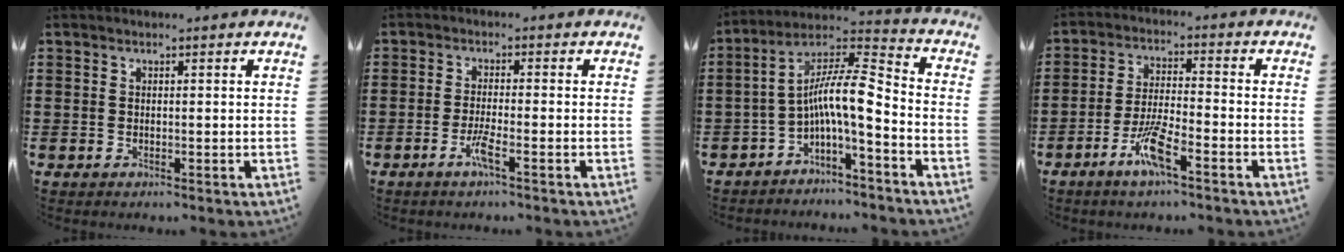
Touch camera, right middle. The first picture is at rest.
{"total": 3.2, "force": [-1.8, 0.1, 2.6], "torque": [-0.060, -0.006, -0.037]}
{"total": 8.8, "force": [-2.0, 1.4, 8.4], "torque": [-0.167, -0.022, -0.047]}
{"total": 6.4, "force": [-3.8, 0.9, 5.0], "torque": [-0.115, -0.009, -0.075]}